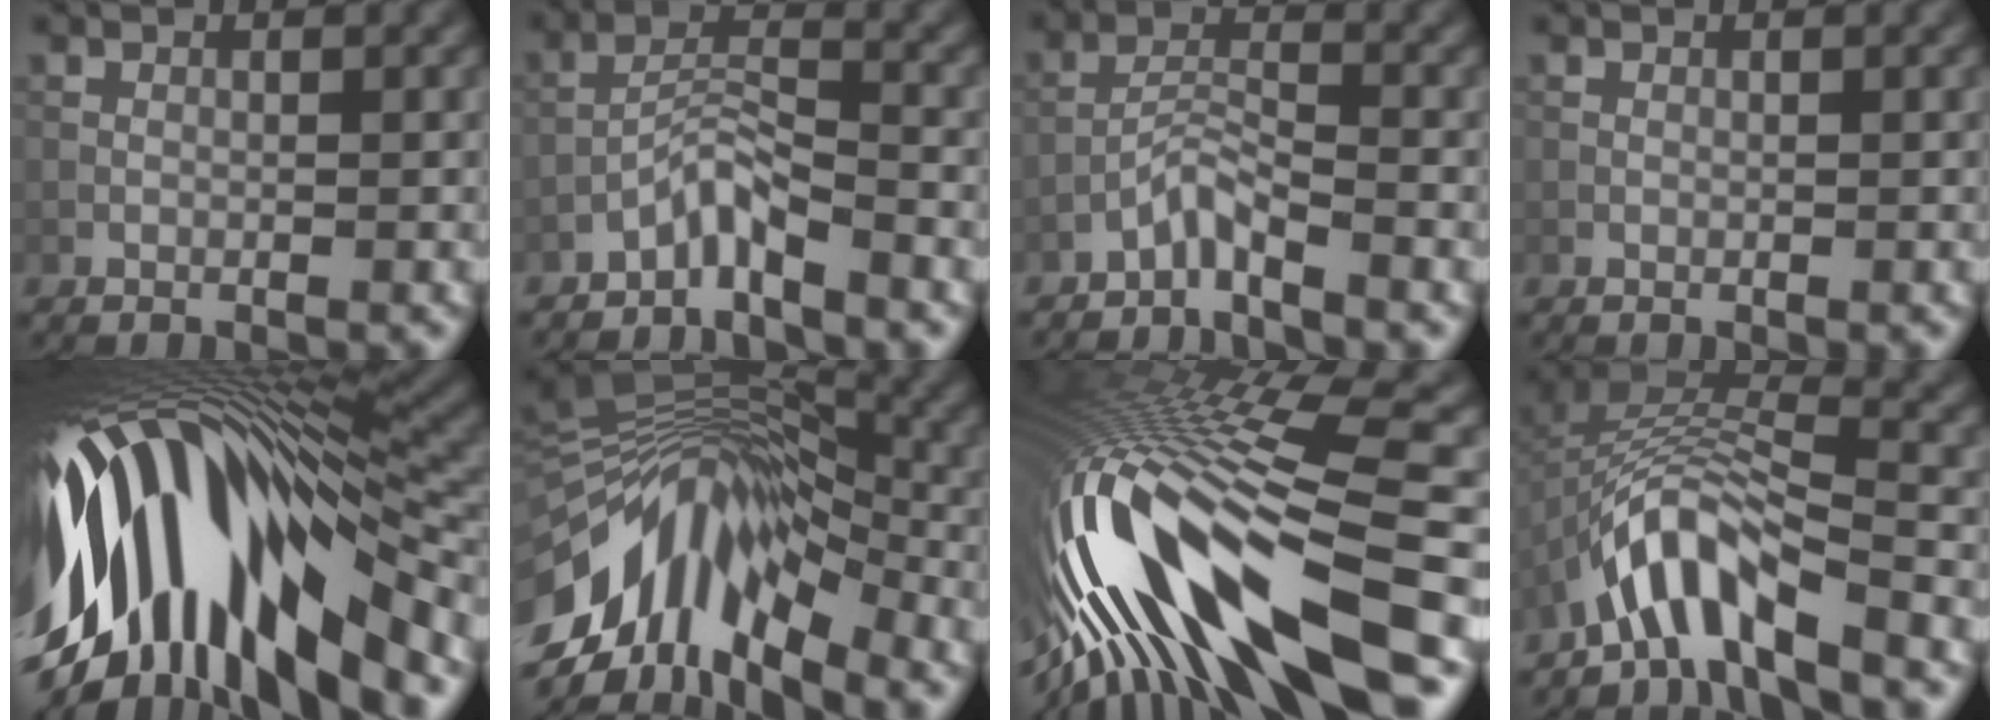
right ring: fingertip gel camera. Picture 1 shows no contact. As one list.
[{"total": 2.6, "force": [-2.0, 0.3, 1.5], "torque": [-0.033, 0.013, -0.041]}, {"total": 2.1, "force": [-1.8, 0.0, 1.1], "torque": [-0.025, 0.009, -0.039]}, {"total": 0.0}, {"total": 16.1, "force": [-3.5, 7.6, 13.8], "torque": [-0.260, -0.015, -0.047]}, {"total": 13.4, "force": [-4.2, 6.7, 10.7], "torque": [-0.192, 0.022, -0.084]}, {"total": 17.0, "force": [-4.1, 4.3, 15.9], "torque": [-0.297, 0.005, -0.060]}, {"total": 6.6, "force": [-3.9, 2.1, 4.9], "torque": [-0.083, 0.007, -0.078]}]